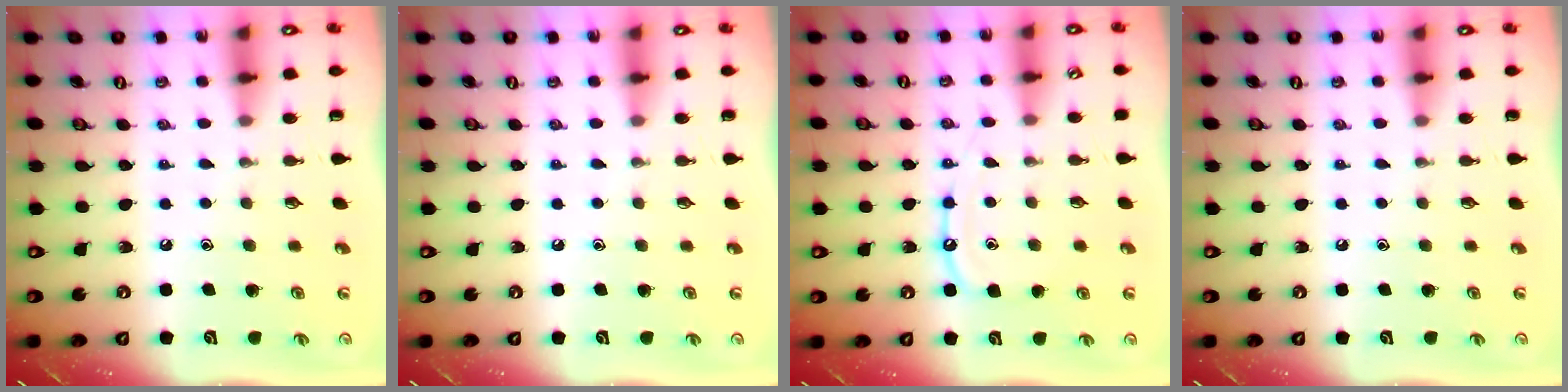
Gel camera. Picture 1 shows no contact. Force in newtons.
{"total": 0.0}
{"total": 9.5, "press": 9.5, "slide": 1.0}
{"total": 0.0}